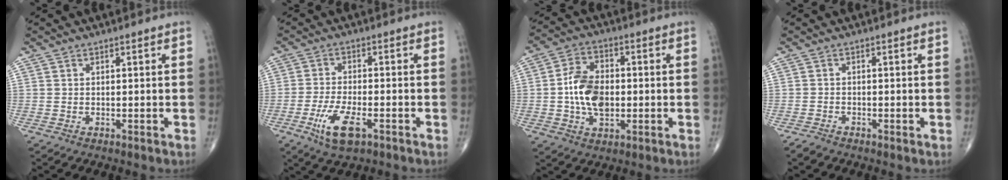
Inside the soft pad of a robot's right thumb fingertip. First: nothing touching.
{"total": 7.8, "force": [-3.6, 2.9, 6.3], "torque": [-0.129, 0.004, -0.062]}
{"total": 10.4, "force": [-0.6, 6.7, 7.9], "torque": [-0.128, 0.011, -0.016]}
{"total": 1.3, "force": [-1.1, 0.4, 0.6], "torque": [-0.015, -0.005, -0.025]}